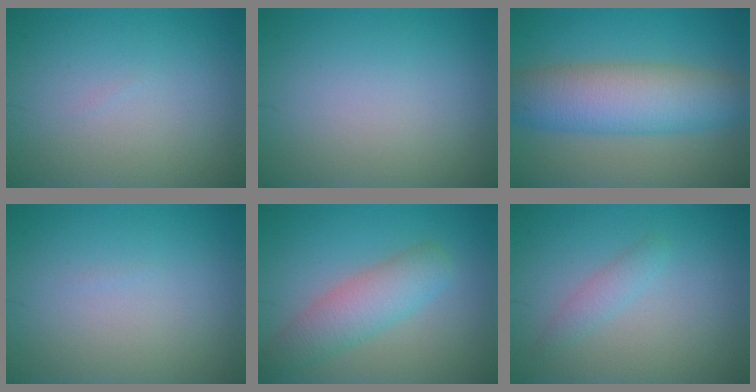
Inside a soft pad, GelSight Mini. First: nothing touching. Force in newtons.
{"total": 0.0}
{"total": 8.0, "press": 8.0, "slide": 0.3}
{"total": 0.0}
{"total": 4.5, "press": 4.5, "slide": 0.2}
{"total": 1.4, "press": 1.4, "slide": 0.0}